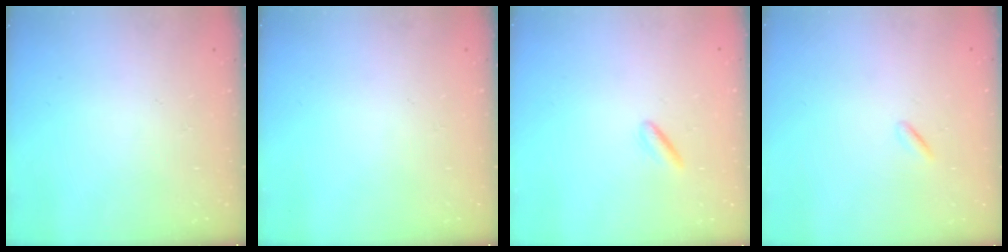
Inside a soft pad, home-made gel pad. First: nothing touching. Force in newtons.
{"total": 0.0}
{"total": 1.3, "press": 1.2, "slide": 0.5}
{"total": 0.0}